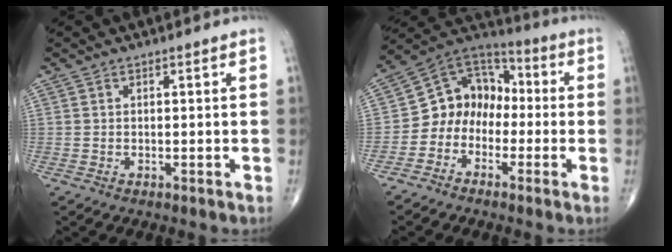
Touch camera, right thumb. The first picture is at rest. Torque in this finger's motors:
{"motor_torque": [0.13, 0.13, 0.32, 0.14, 0.11]}